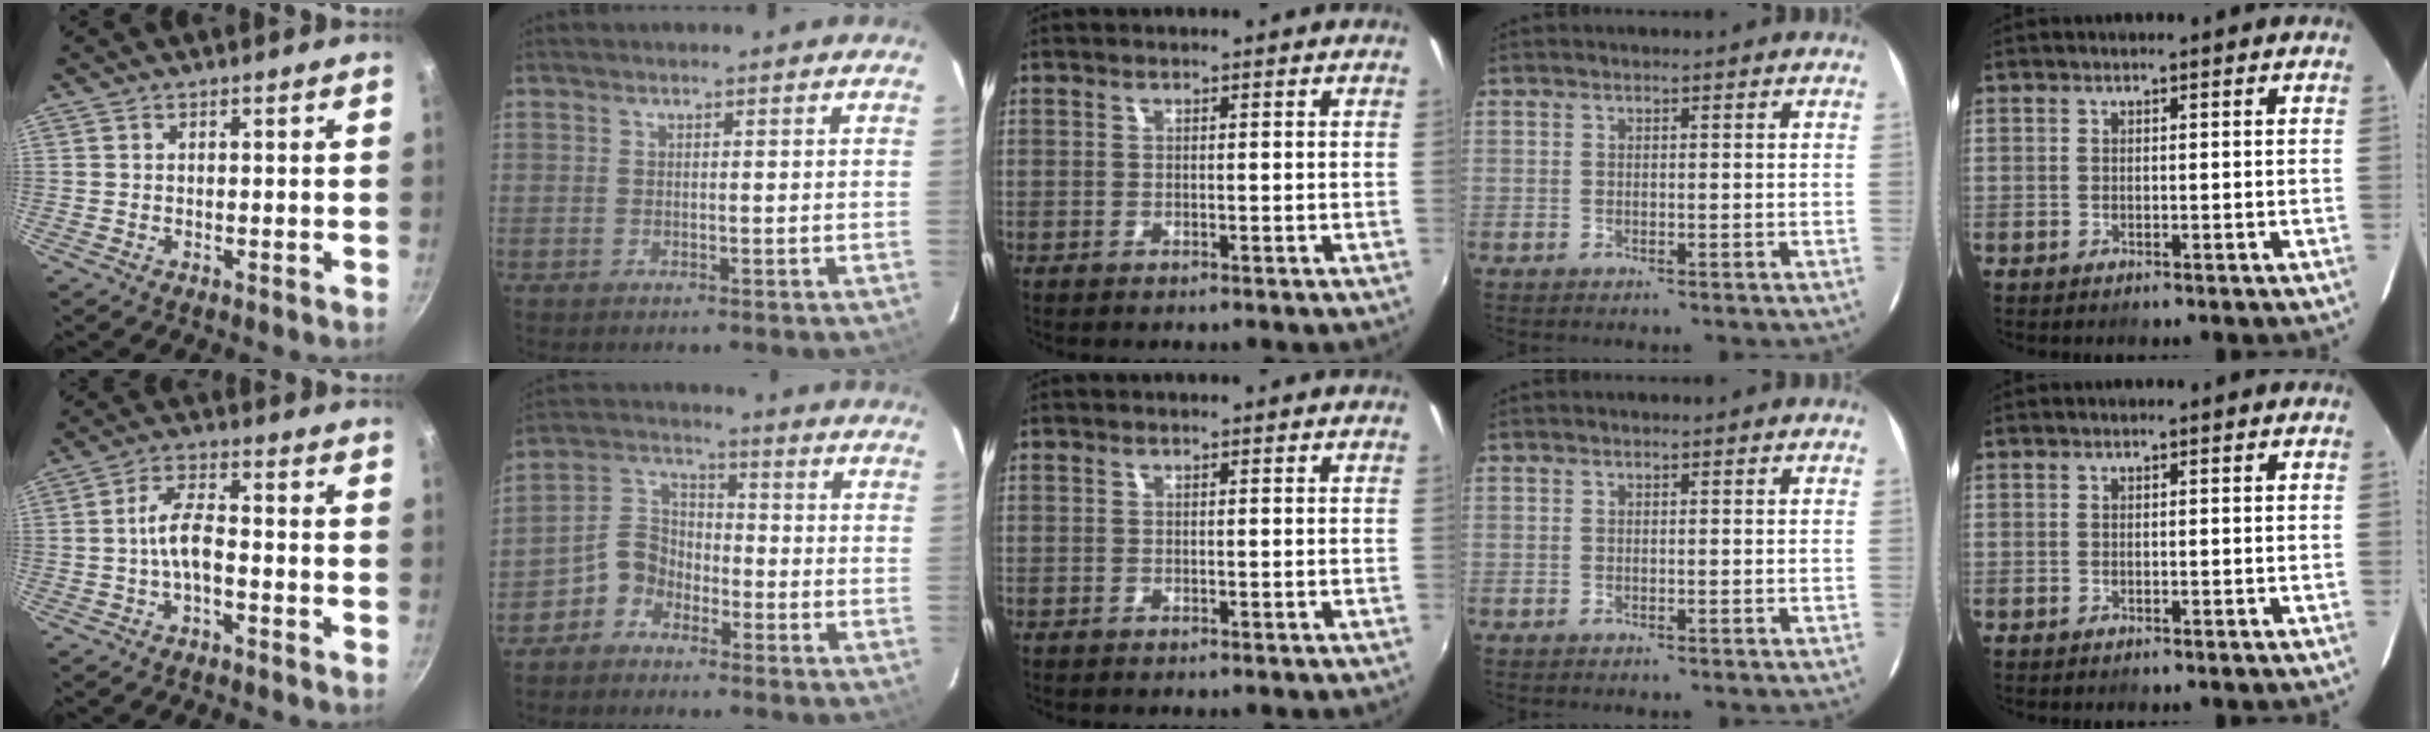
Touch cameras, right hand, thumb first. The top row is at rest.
{"thumb": {"total": 5.9, "force": [-1.7, 2.4, 5.2], "torque": [-0.099, 0.029, -0.038]}, "index": {"total": 6.5, "force": [-4.3, 4.5, 1.9], "torque": [-0.042, 0.026, -0.092]}}